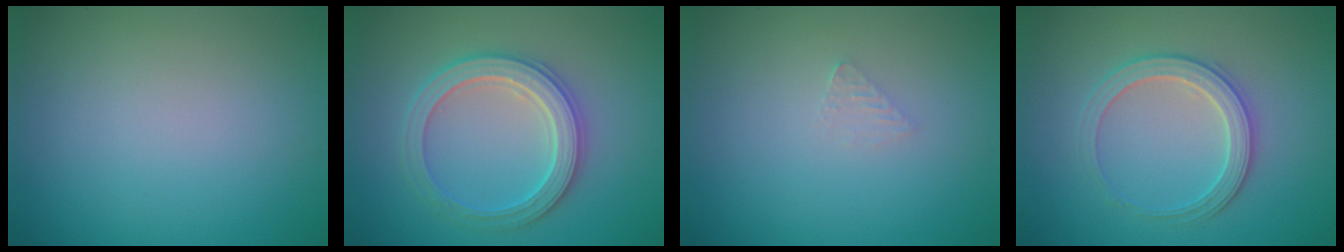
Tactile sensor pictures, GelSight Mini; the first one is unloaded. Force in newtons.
{"total": 4.8, "press": 4.8, "slide": 0.7}
{"total": 0.8, "press": 0.8, "slide": 0.1}
{"total": 2.9, "press": 2.9, "slide": 0.3}